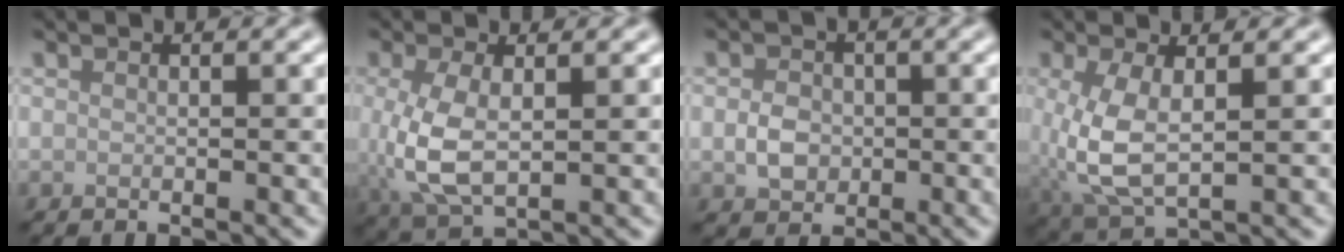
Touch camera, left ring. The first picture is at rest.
{"total": 5.0, "force": [0.0, 2.4, 4.4], "torque": [-0.108, -0.007, 0.004]}
{"total": 2.5, "force": [-0.3, 2.0, 1.4], "torque": [-0.024, -0.001, -0.011]}
{"total": 4.8, "force": [0.1, 1.9, 4.4], "torque": [-0.106, -0.006, 0.003]}